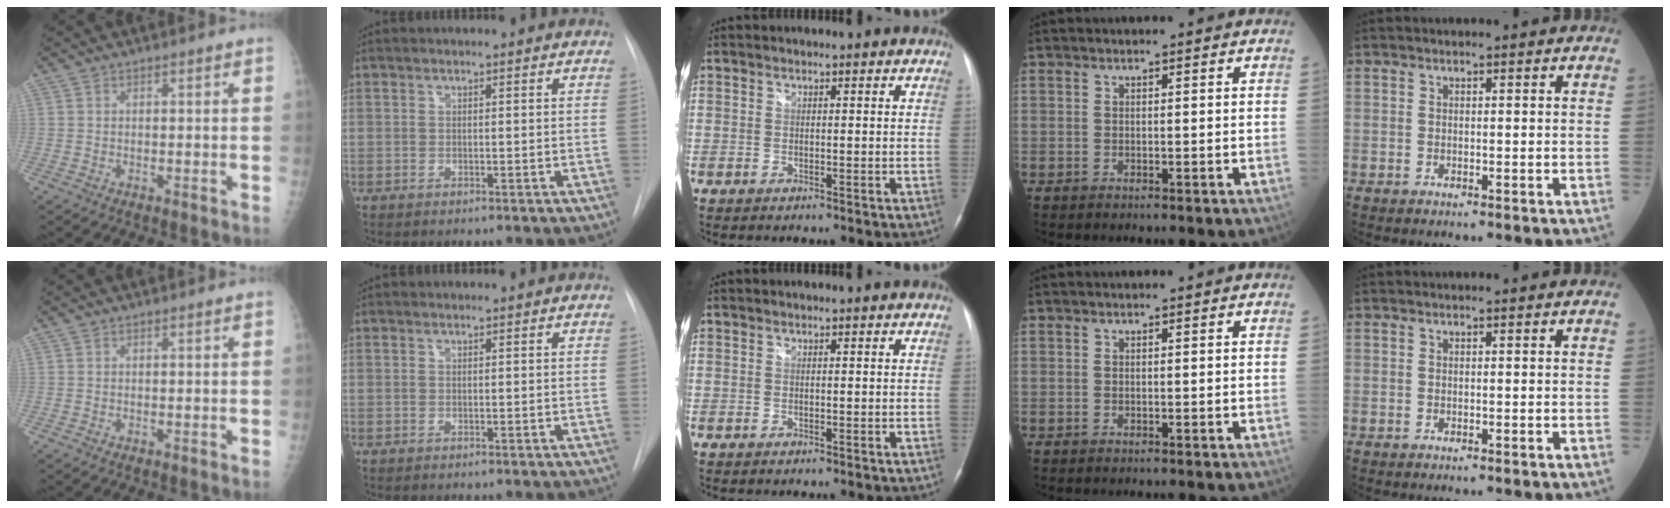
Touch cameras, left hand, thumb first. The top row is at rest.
{}